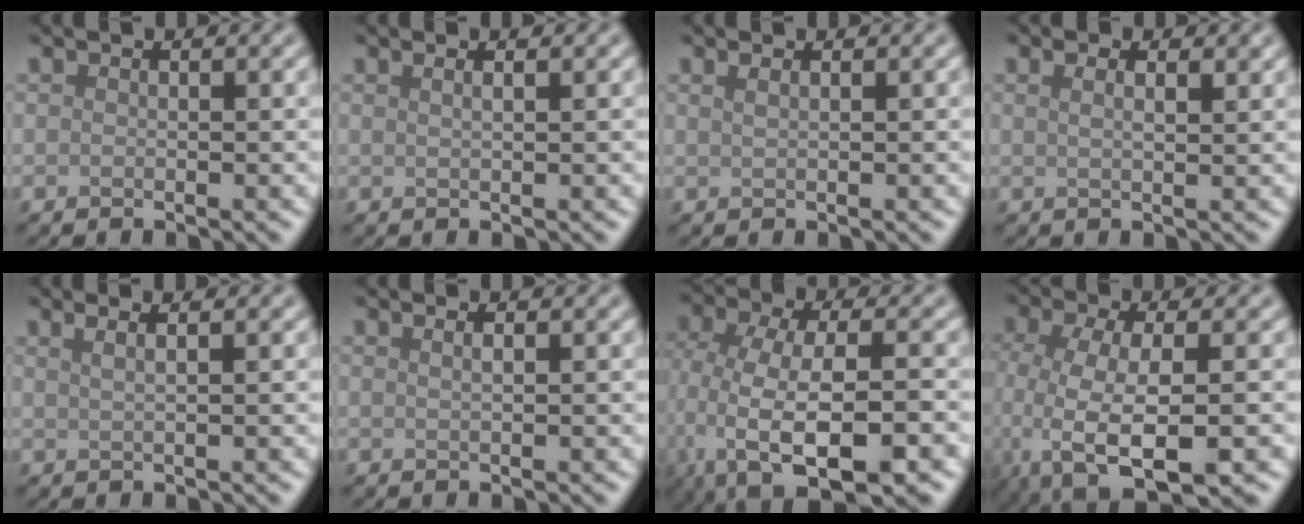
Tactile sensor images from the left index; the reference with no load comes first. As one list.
[{"total": 1.5, "force": [0.9, 0.6, 1.1], "torque": [-0.005, -0.001, 0.001]}, {"total": 1.0, "force": [0.6, 0.4, 0.7], "torque": [-0.010, 0.003, 0.008]}, {"total": 3.3, "force": [1.9, 1.6, 2.2], "torque": [-0.016, 0.021, 0.003]}, {"total": 3.0, "force": [1.7, 1.4, 2.1], "torque": [-0.006, 0.011, -0.006]}, {"total": 1.2, "force": [0.6, 0.5, 0.9], "torque": [-0.005, -0.001, 0.002]}, {"total": 10.6, "force": [-3.9, 4.8, 8.6], "torque": [-0.157, -0.018, -0.055]}, {"total": 8.2, "force": [-2.9, 3.2, 7.0], "torque": [-0.144, -0.020, -0.049]}]